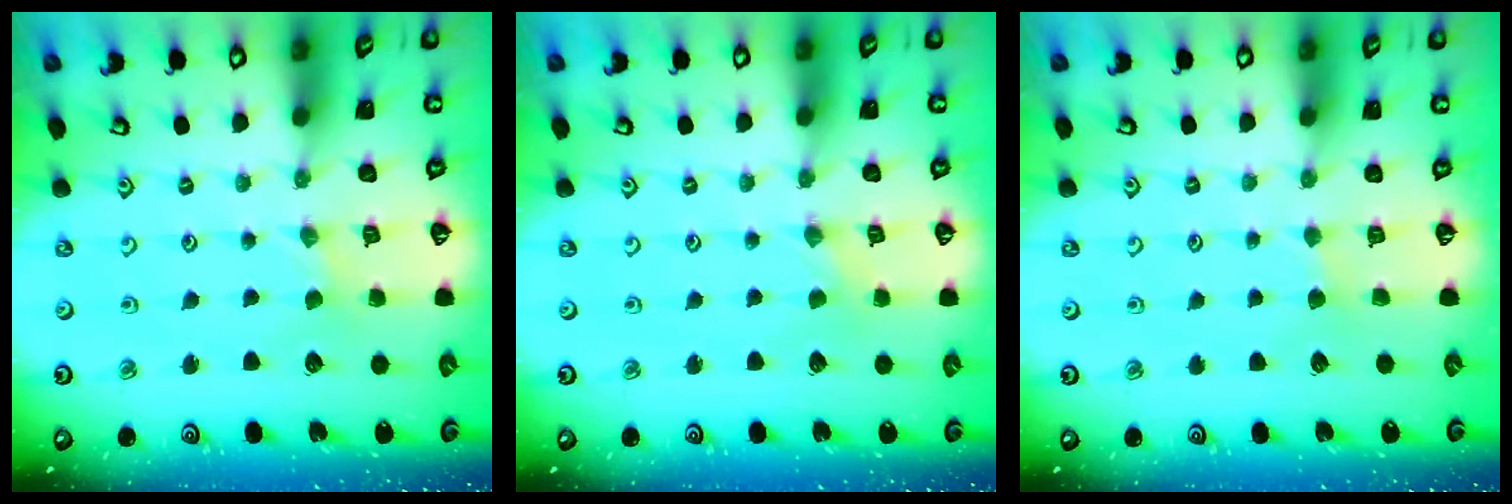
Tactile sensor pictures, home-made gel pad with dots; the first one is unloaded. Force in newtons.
{"total": 0.0}
{"total": 1.9, "press": 1.9, "slide": 0.3}